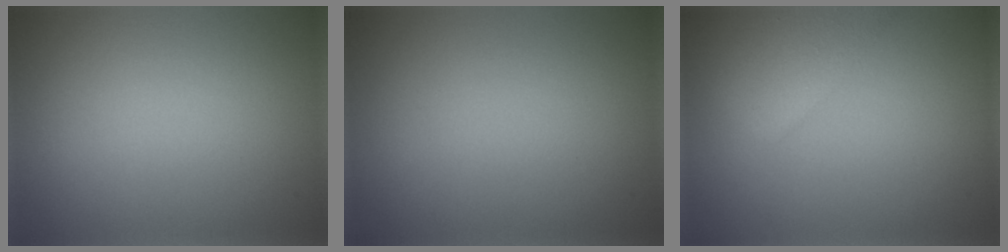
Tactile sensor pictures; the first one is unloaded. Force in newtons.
{"total": 0.0}
{"total": 4.4, "press": 4.4, "slide": 0.2}